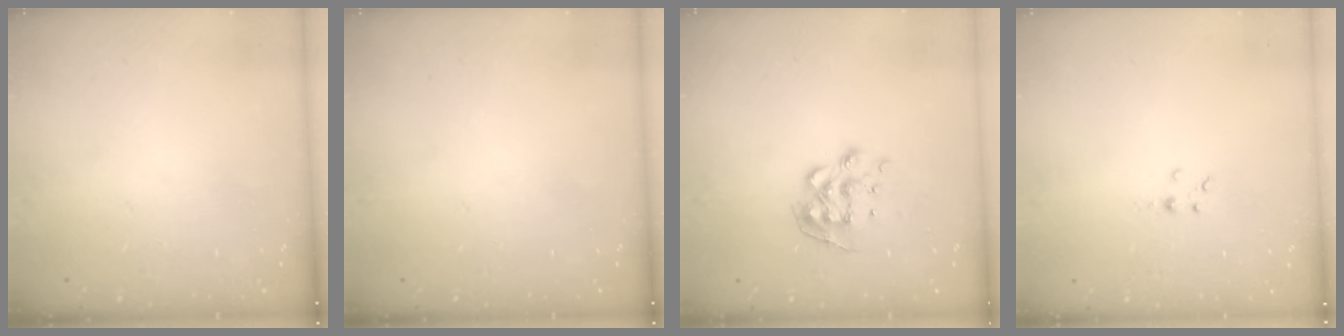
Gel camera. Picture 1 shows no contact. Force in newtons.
{"total": 0.0}
{"total": 8.9, "press": 8.9, "slide": 0.1}
{"total": 1.0, "press": 1.0, "slide": 0.1}